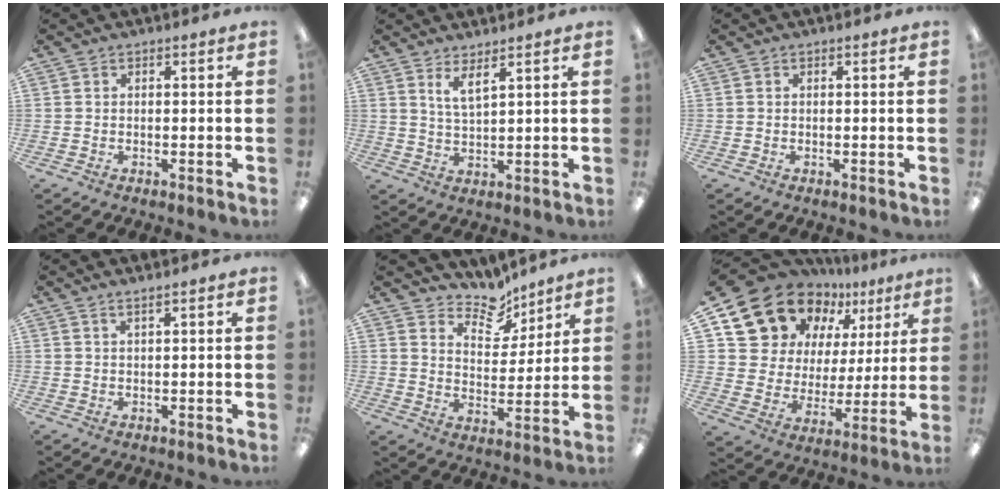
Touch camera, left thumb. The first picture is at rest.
{"total": 4.4, "force": [3.4, 0.7, 2.7], "torque": [-0.062, -0.009, 0.060]}
{"total": 0.0}
{"total": 1.4, "force": [1.2, -0.1, 0.6], "torque": [-0.015, -0.001, 0.023]}
{"total": 9.6, "force": [8.6, 3.8, 1.9], "torque": [-0.024, -0.069, 0.156]}
{"total": 16.6, "force": [12.4, 10.2, 4.2], "torque": [-0.106, -0.084, 0.235]}